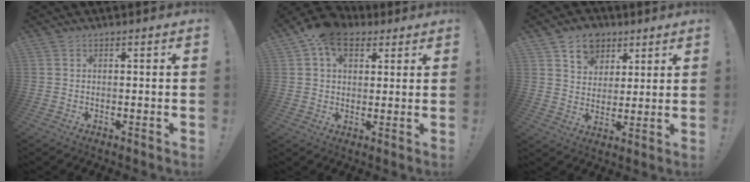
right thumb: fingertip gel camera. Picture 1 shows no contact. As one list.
[{"total": 10.2, "force": [5.1, 7.0, 5.4], "torque": [-0.095, -0.006, 0.096]}, {"total": 10.0, "force": [5.6, 7.8, 2.6], "torque": [-0.033, -0.037, 0.109]}]